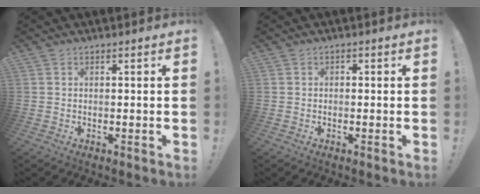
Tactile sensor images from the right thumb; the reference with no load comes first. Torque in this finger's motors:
{"motor_torque": [0.00, -0.11, -0.19, 0.02, 0.07]}